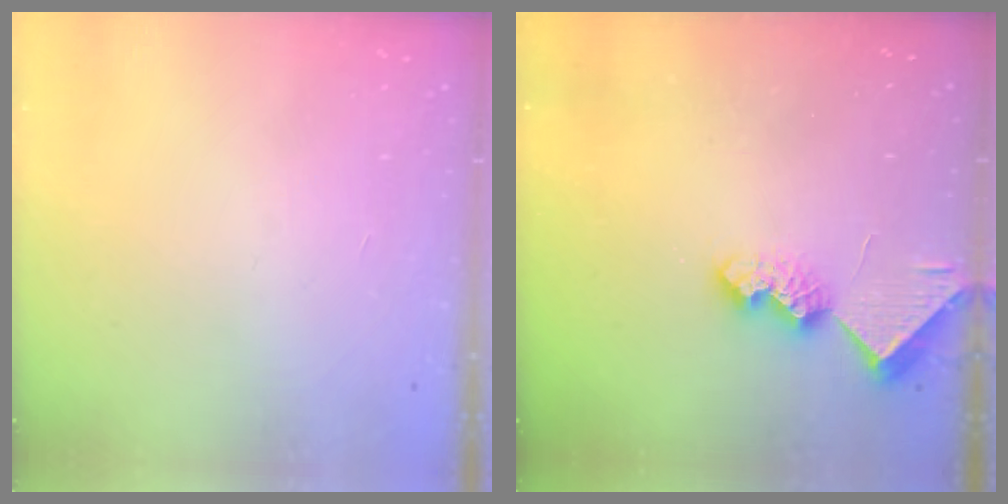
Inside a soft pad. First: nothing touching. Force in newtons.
{"total": 7.9, "press": 7.8, "slide": 0.5}